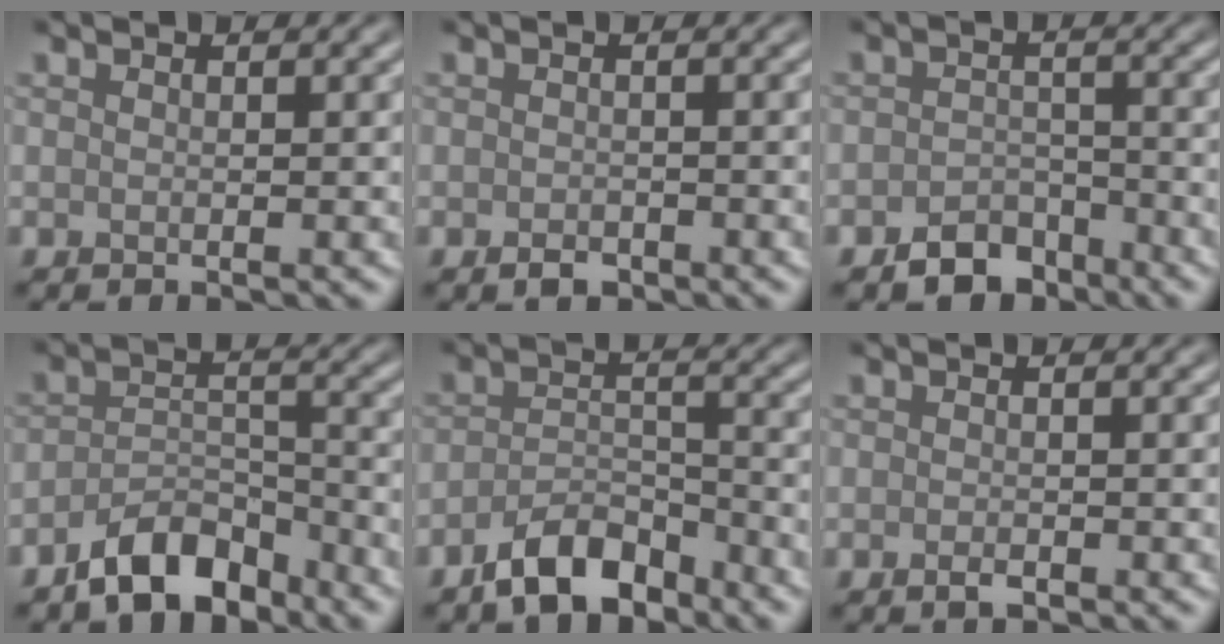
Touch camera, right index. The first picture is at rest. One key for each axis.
{"total": 1.2, "fx": -0.7, "fy": 0.7, "fz": 0.6, "tx": -0.009, "ty": -0.002, "tz": -0.013}
{"total": 3.6, "fx": -2.6, "fy": 2.2, "fz": 1.2, "tx": -0.009, "ty": 0.001, "tz": -0.047}
{"total": 5.5, "fx": -4.1, "fy": 2.6, "fz": 2.7, "tx": -0.039, "ty": -0.002, "tz": -0.076}
{"total": 5.0, "fx": -3.6, "fy": 2.2, "fz": 2.6, "tx": -0.042, "ty": -0.001, "tz": -0.068}
{"total": 0.9, "fx": -0.5, "fy": 0.4, "fz": 0.6, "tx": -0.011, "ty": -0.001, "tz": -0.008}